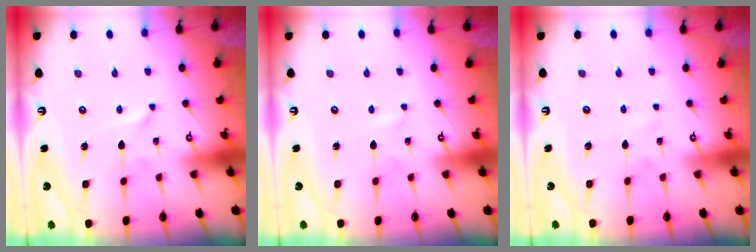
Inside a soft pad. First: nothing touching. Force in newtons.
{"total": 0.0}
{"total": 2.6, "press": 2.6, "slide": 0.2}